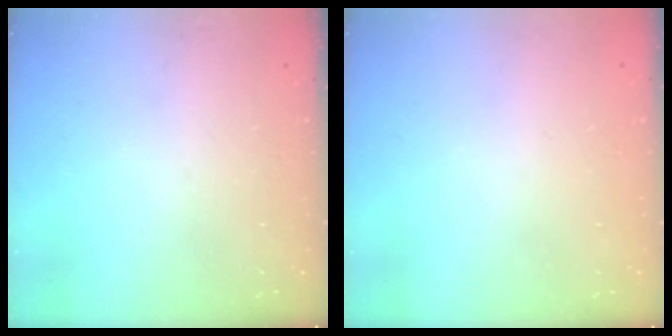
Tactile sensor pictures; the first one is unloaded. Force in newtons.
{"total": 2.0, "press": 2.0, "slide": 0.1}